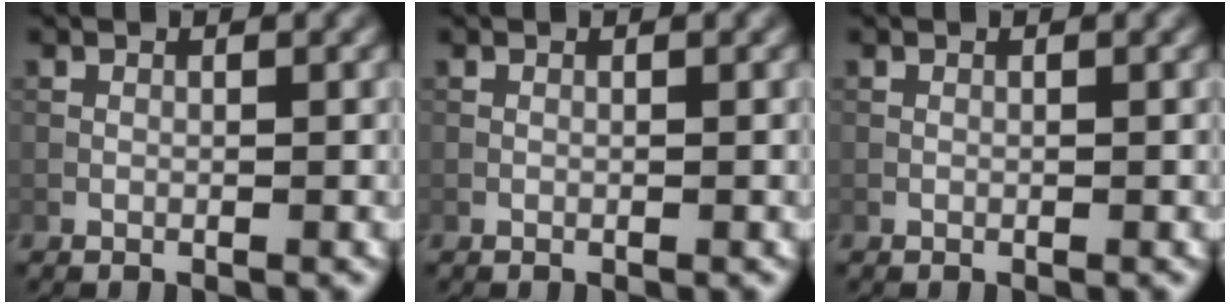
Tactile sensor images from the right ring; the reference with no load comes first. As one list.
[{"total": 0.0}, {"total": 0.0}]